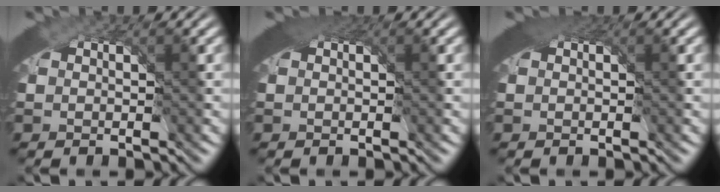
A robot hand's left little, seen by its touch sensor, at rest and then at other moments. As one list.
[{"total": 2.5, "force": [1.1, 1.4, 1.8], "torque": [-0.034, -0.008, 0.018]}, {"total": 2.4, "force": [1.0, 1.3, 1.7], "torque": [-0.031, -0.008, 0.018]}]